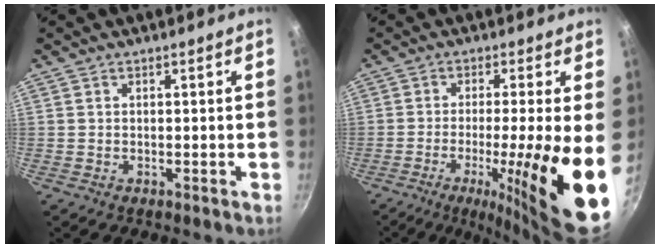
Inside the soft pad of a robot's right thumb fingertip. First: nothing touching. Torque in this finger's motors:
{"motor_torque": [0.66, 2.23, 0.48, 0.21, 0.20]}